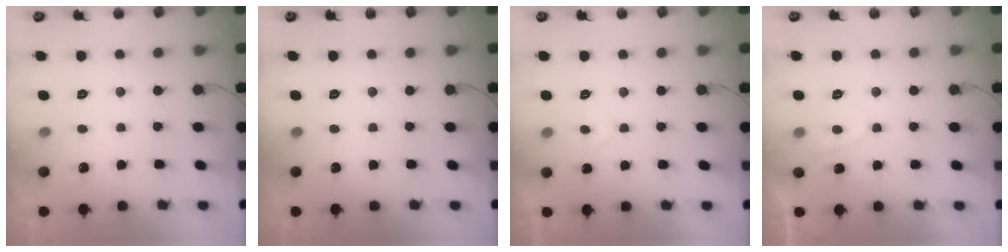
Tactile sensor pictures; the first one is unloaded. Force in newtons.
{"total": 0.0}
{"total": 2.8, "press": 2.7, "slide": 0.6}
{"total": 1.6, "press": 1.5, "slide": 0.6}